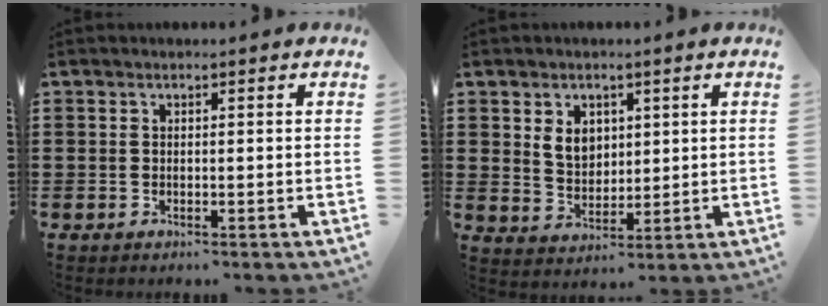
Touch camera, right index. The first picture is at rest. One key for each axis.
{"total": 4.7, "fx": 1.8, "fy": 3.6, "fz": 2.4, "tx": -0.054, "ty": 0.007, "tz": 0.030}